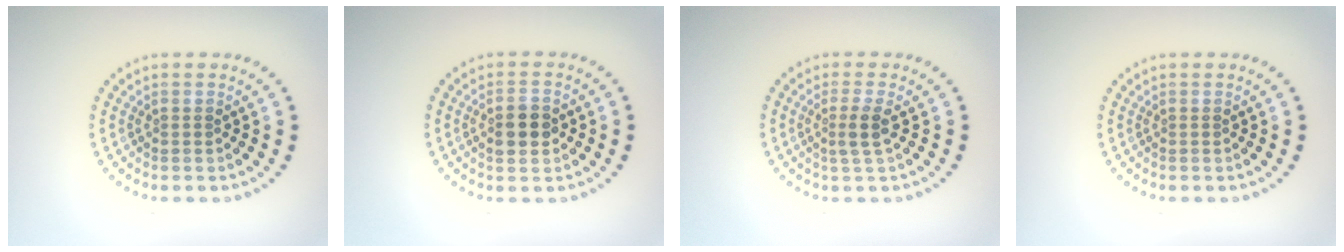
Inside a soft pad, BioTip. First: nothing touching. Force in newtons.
{"total": 2.9, "press": 2.9, "slide": 0.2}
{"total": 1.7, "press": 1.3, "slide": 1.1}
{"total": 0.0}